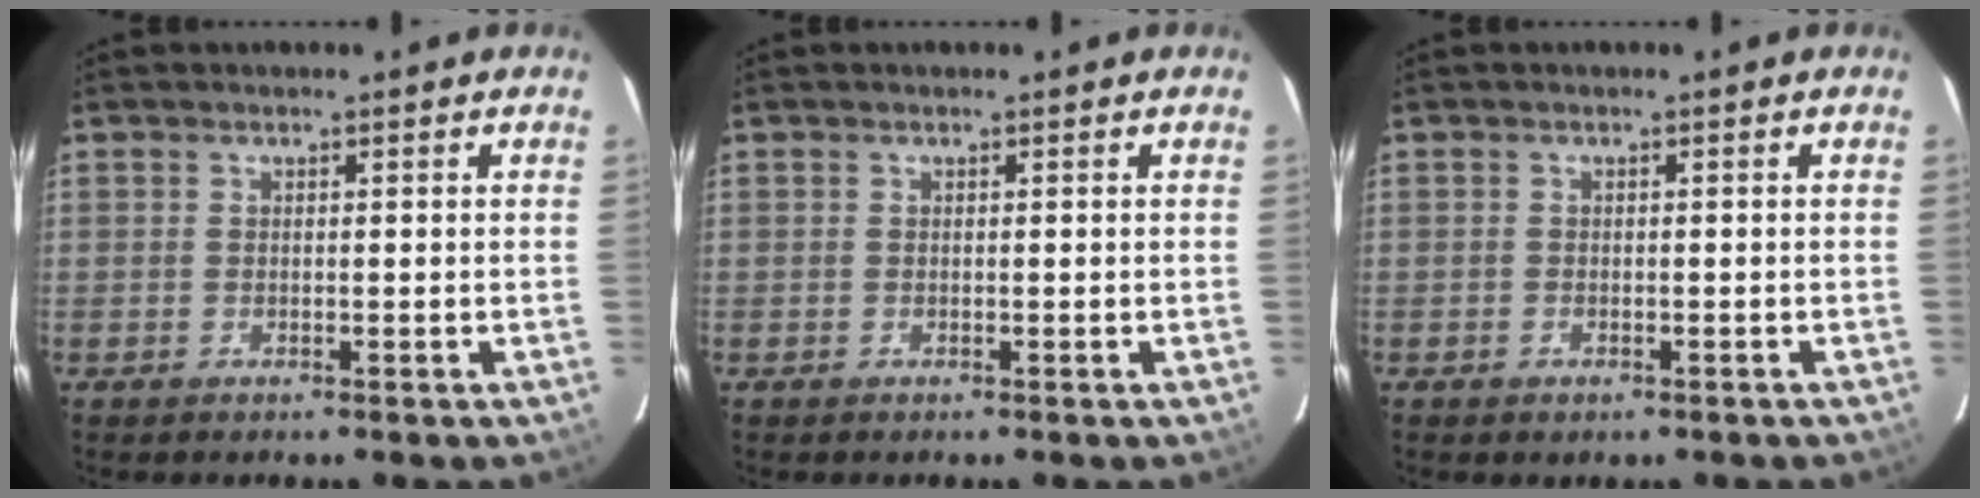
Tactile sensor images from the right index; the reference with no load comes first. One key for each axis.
{"total": 0.0}
{"total": 1.4, "fx": -0.8, "fy": 1.1, "fz": 0.5, "tx": -0.011, "ty": -0.001, "tz": -0.008}